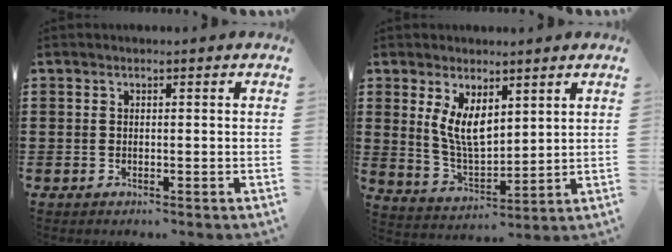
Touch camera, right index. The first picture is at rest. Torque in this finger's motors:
{"motor_torque": [1.09, 0.62, 0.53, 0.19]}